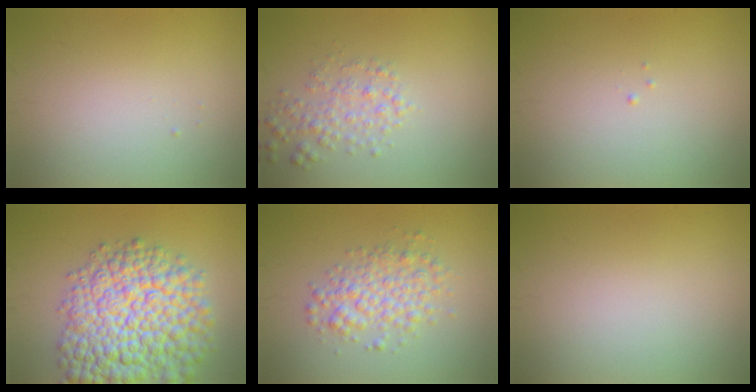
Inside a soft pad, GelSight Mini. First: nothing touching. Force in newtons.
{"total": 2.5, "press": 2.5, "slide": 0.1}
{"total": 0.0}
{"total": 12.7, "press": 12.7, "slide": 0.5}
{"total": 3.6, "press": 3.6, "slide": 0.1}
{"total": 0.0}